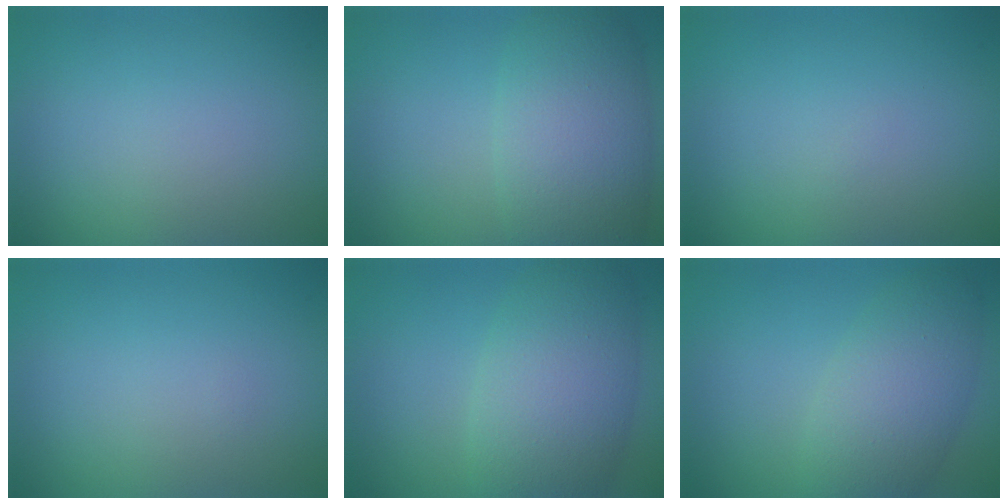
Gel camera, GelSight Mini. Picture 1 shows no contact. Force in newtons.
{"total": 7.5, "press": 7.5, "slide": 0.1}
{"total": 0.0}
{"total": 0.0}
{"total": 7.6, "press": 7.6, "slide": 0.6}
{"total": 5.3, "press": 5.3, "slide": 0.3}